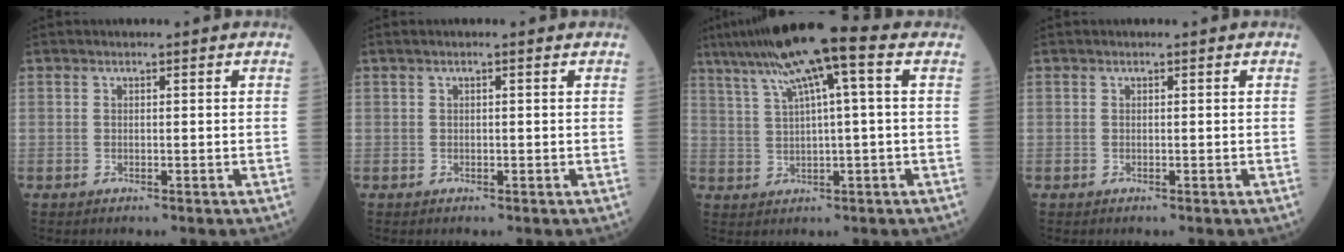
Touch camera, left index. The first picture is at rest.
{"total": 0.6, "force": [0.3, 0.0, 0.6], "torque": [-0.012, 0.008, 0.003]}
{"total": 11.1, "force": [5.6, 0.0, 9.6], "torque": [-0.172, 0.034, 0.092]}
{"total": 0.0}